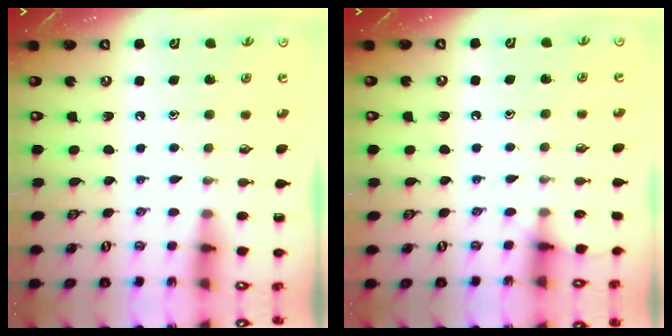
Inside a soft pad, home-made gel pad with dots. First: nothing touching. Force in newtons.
{"total": 4.8, "press": 4.8, "slide": 0.5}